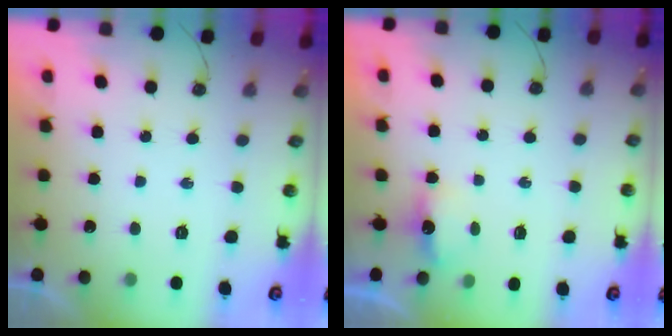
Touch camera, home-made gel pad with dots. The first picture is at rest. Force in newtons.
{"total": 4.0, "press": 3.9, "slide": 0.6}